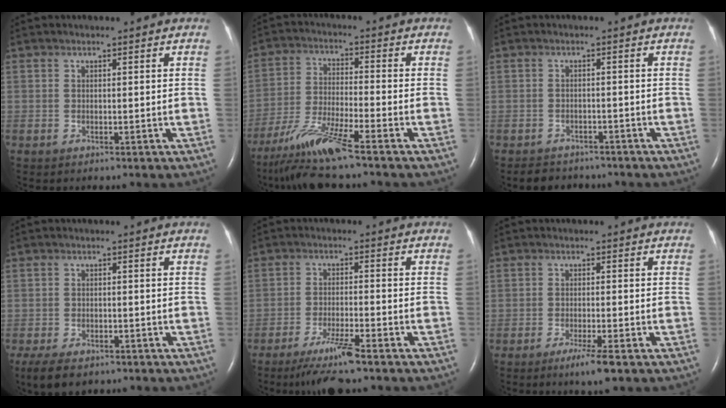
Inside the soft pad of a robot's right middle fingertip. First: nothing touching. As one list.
[{"total": 9.6, "force": [-7.5, -1.1, 5.9], "torque": [-0.121, -0.031, -0.141]}, {"total": 5.0, "force": [-4.5, 2.0, 0.9], "torque": [-0.016, -0.002, -0.059]}, {"total": 5.6, "force": [-4.1, 2.3, 3.2], "torque": [-0.058, -0.013, -0.060]}, {"total": 6.6, "force": [-4.9, -0.5, 4.4], "torque": [-0.087, -0.022, -0.091]}, {"total": 3.8, "force": [-2.3, -0.4, 3.0], "torque": [-0.057, -0.015, -0.040]}]